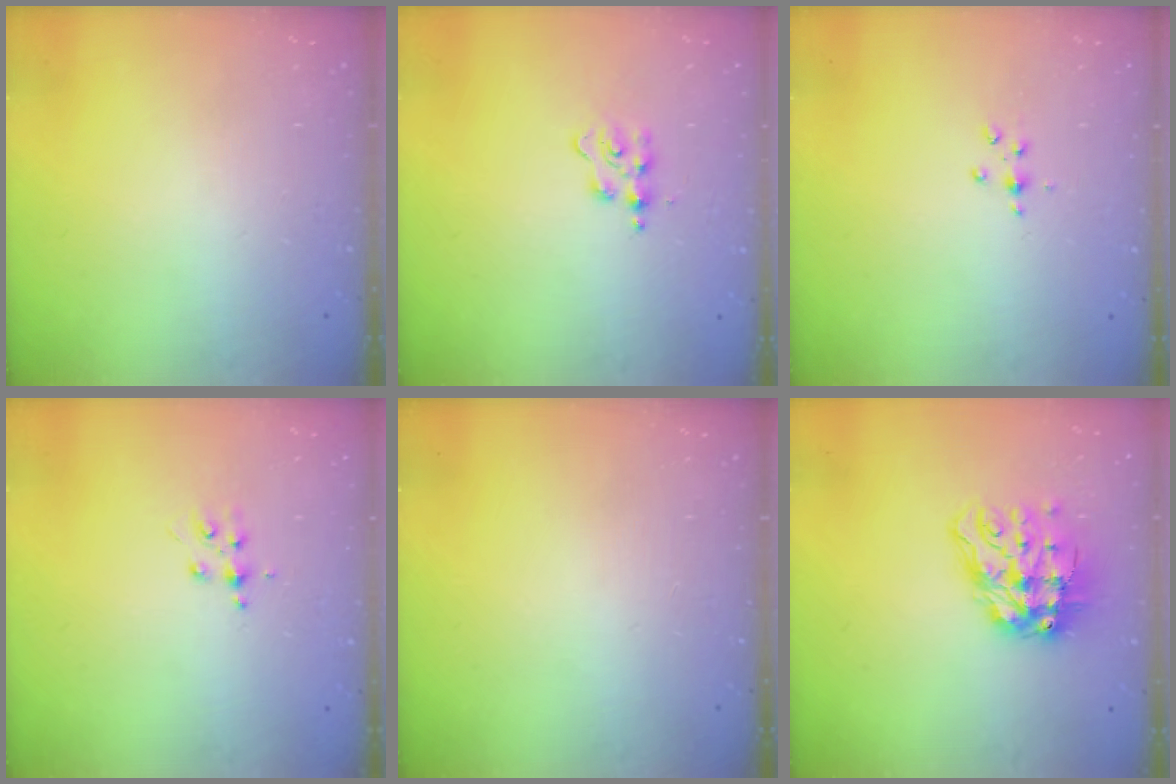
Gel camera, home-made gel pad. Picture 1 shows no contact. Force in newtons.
{"total": 2.4, "press": 2.4, "slide": 0.3}
{"total": 3.7, "press": 3.2, "slide": 1.7}
{"total": 5.2, "press": 5.1, "slide": 0.8}
{"total": 0.0}
{"total": 13.1, "press": 13.1, "slide": 1.4}